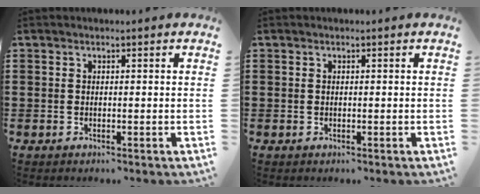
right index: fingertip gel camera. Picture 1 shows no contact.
{"total": 0.0}